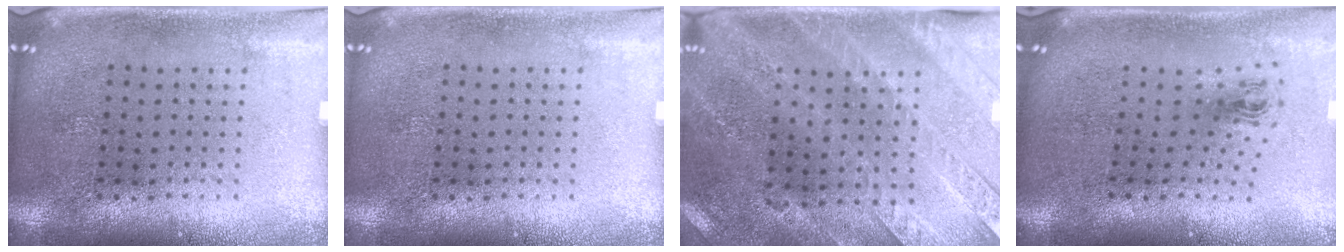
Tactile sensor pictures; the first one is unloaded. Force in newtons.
{"total": 0.0}
{"total": 2.7, "press": 2.5, "slide": 1.0}
{"total": 0.8, "press": 0.4, "slide": 0.8}